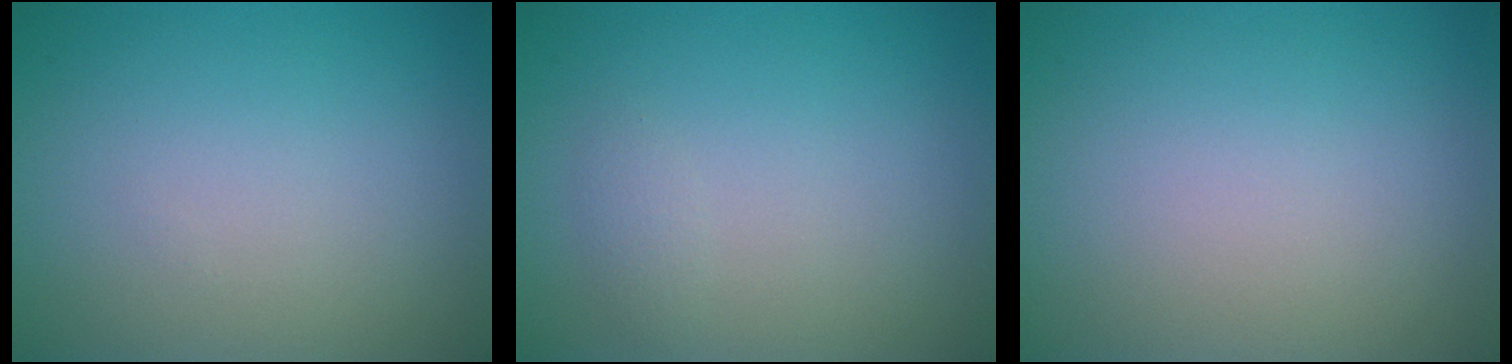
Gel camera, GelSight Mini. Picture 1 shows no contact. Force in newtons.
{"total": 0.7, "press": 0.7, "slide": 0.1}
{"total": 0.0}